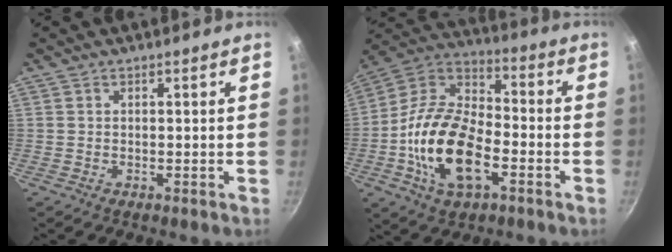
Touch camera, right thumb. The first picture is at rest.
{"total": 19.9, "force": [-5.8, 10.7, 15.8], "torque": [-0.283, 0.033, -0.124]}